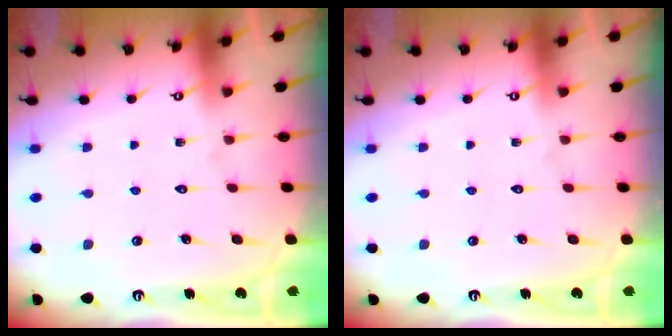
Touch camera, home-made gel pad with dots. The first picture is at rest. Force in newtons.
{"total": 0.0}